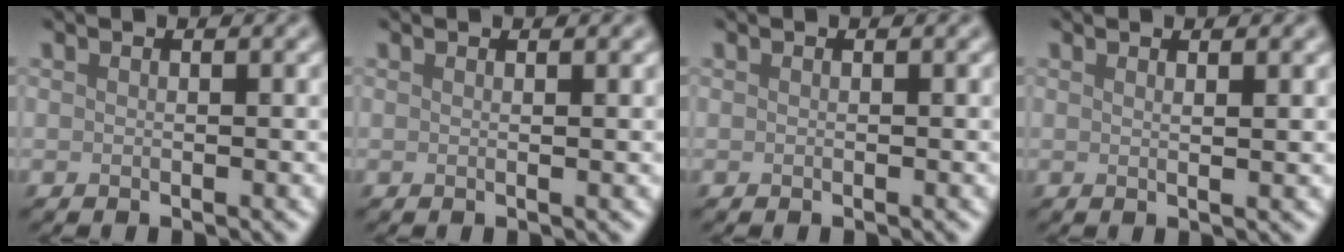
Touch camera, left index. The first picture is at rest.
{"total": 1.3, "force": [0.5, 0.5, 1.1], "torque": [-0.007, 0.002, -0.002]}
{"total": 0.0}
{"total": 2.0, "force": [1.0, 0.7, 1.6], "torque": [-0.019, 0.003, 0.000]}